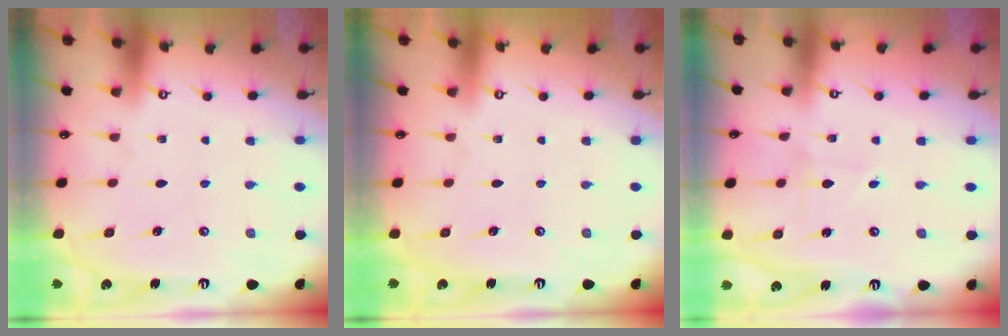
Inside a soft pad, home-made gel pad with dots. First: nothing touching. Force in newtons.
{"total": 0.0}
{"total": 1.5, "press": 1.4, "slide": 0.2}